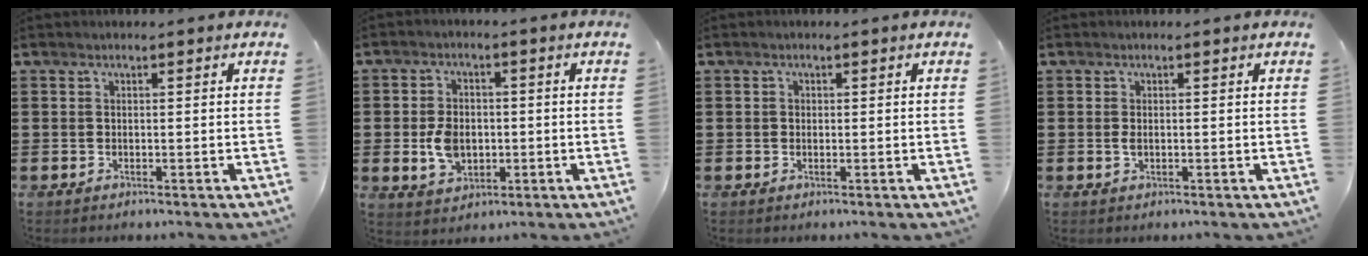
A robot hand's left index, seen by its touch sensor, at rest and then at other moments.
{"total": 5.6, "force": [-0.6, 4.0, 3.9], "torque": [-0.082, 0.001, -0.016]}
{"total": 0.6, "force": [0.2, 0.6, 0.2], "torque": [-0.006, 0.004, 0.003]}
{"total": 1.1, "force": [0.0, 0.5, 1.0], "torque": [-0.020, 0.001, -0.001]}